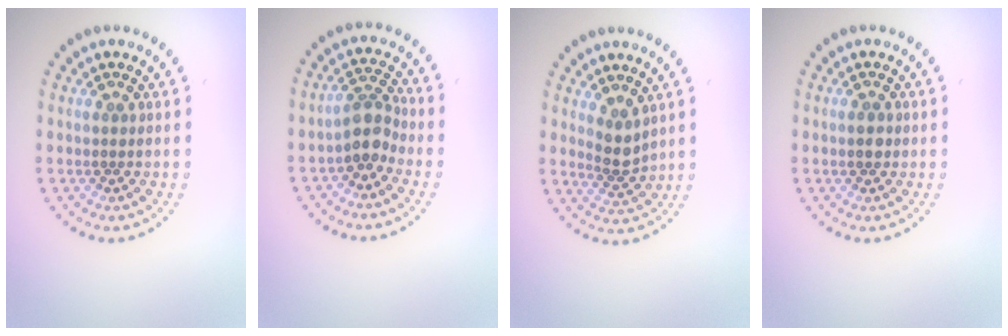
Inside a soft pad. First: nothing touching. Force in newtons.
{"total": 2.9, "press": 2.3, "slide": 1.8}
{"total": 2.3, "press": 1.9, "slide": 1.4}
{"total": 1.5, "press": 1.5, "slide": 0.1}